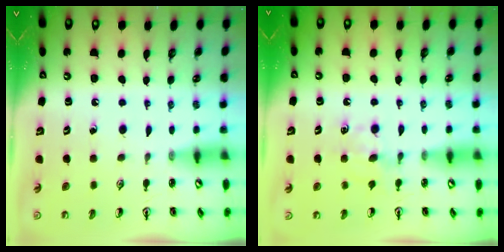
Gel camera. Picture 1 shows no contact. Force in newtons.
{"total": 6.5, "press": 6.4, "slide": 0.6}